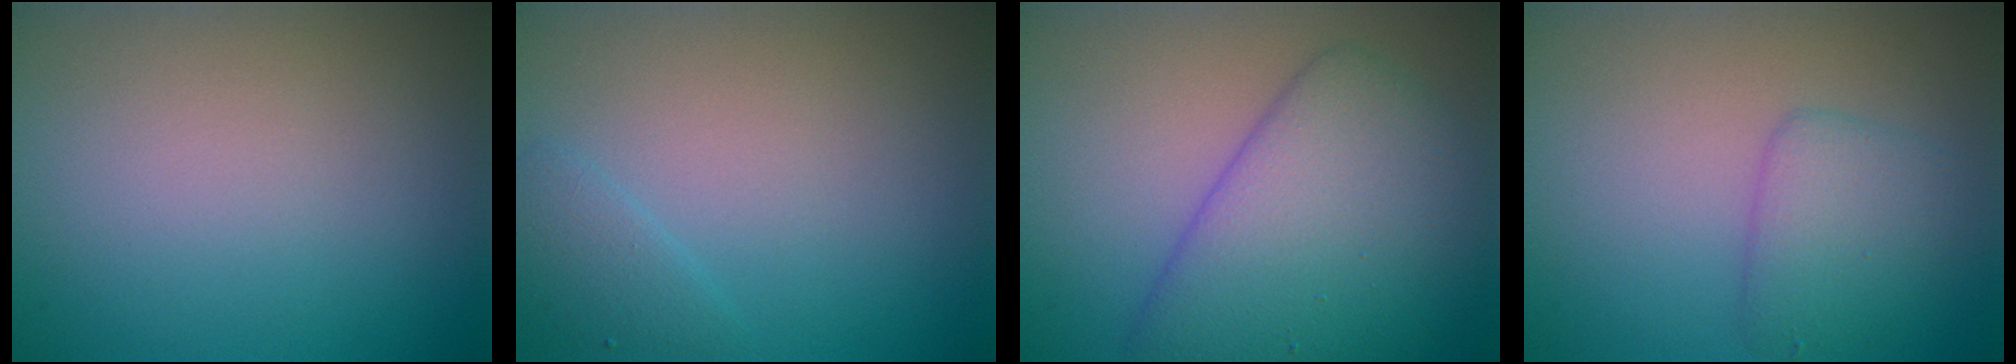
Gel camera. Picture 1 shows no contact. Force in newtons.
{"total": 1.4, "press": 1.4, "slide": 0.1}
{"total": 7.5, "press": 7.5, "slide": 0.3}
{"total": 3.0, "press": 3.0, "slide": 0.2}